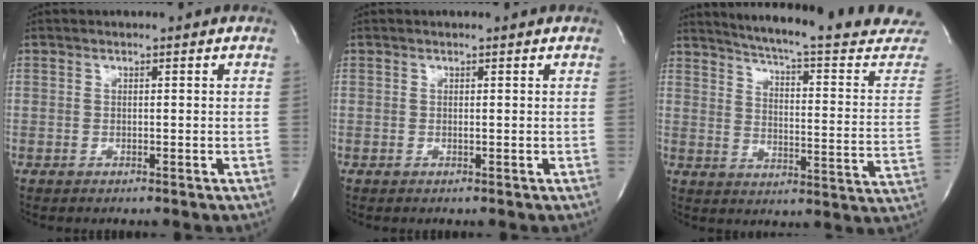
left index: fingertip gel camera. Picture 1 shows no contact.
{"total": 0.0}
{"total": 24.7, "force": [22.8, 0.4, 9.6], "torque": [-0.139, -0.103, 0.276]}